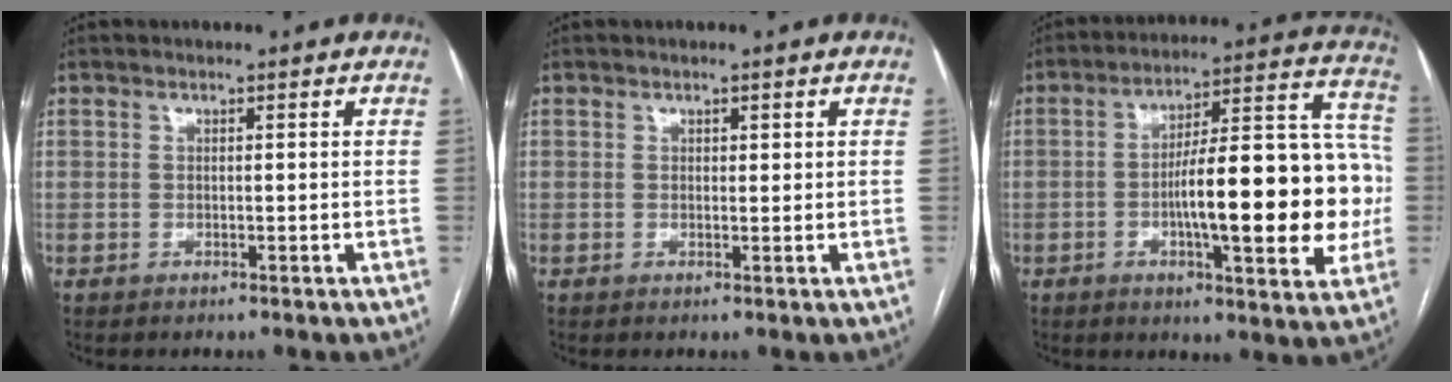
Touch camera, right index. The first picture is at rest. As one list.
[{"total": 1.1, "force": [0.5, 0.5, 0.9], "torque": [-0.011, 0.000, 0.008]}, {"total": 21.2, "force": [-2.7, 4.7, 20.5], "torque": [-0.260, 0.036, -0.035]}]